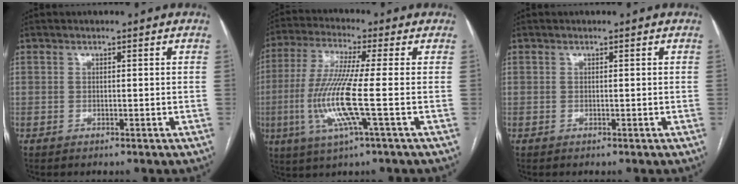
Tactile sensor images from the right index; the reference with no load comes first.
{"total": 11.7, "force": [-2.5, -0.5, 11.4], "torque": [-0.246, -0.014, -0.058]}
{"total": 0.0}